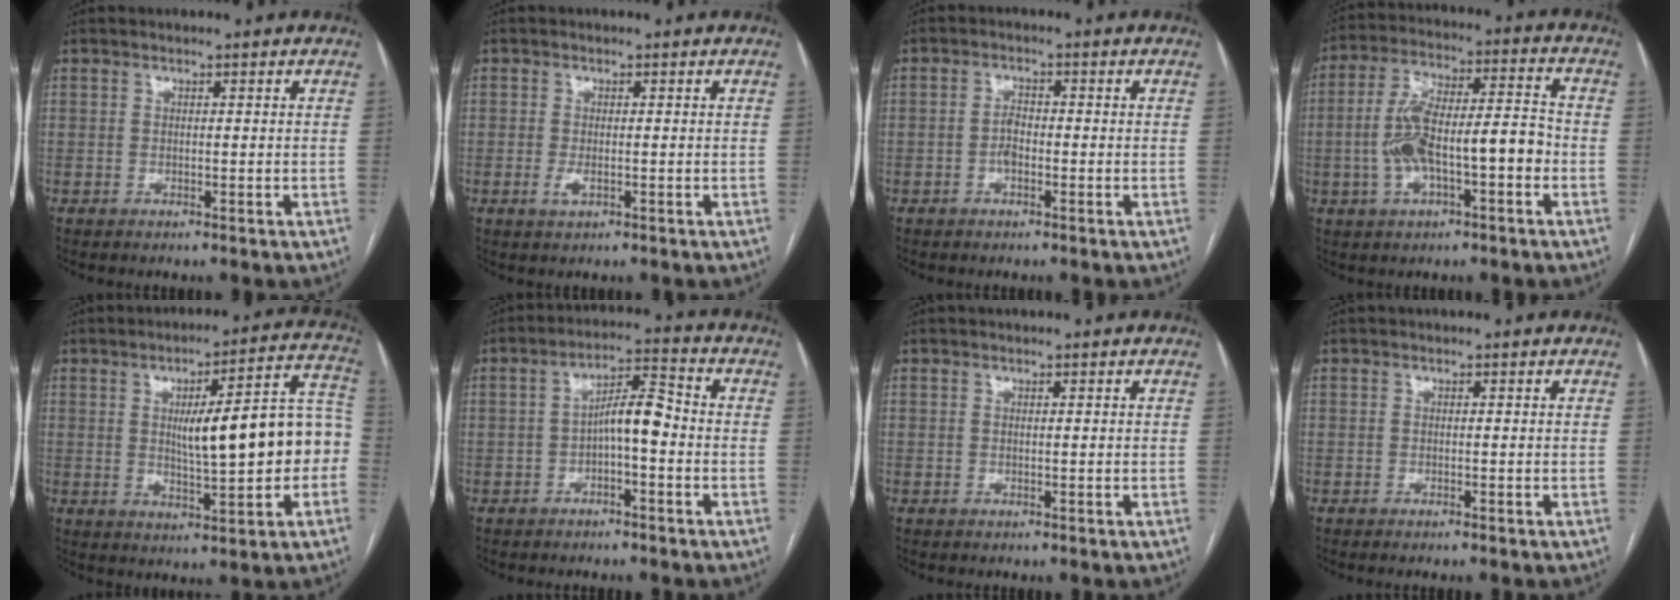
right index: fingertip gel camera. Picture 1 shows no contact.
{"total": 1.7, "force": [-0.6, 0.7, 1.5], "torque": [-0.028, -0.001, -0.008]}
{"total": 2.1, "force": [-0.8, 1.0, 1.7], "torque": [-0.031, 0.004, -0.015]}
{"total": 12.5, "force": [-2.7, 3.5, 11.7], "torque": [-0.219, 0.031, -0.042]}
{"total": 14.8, "force": [-0.5, 3.0, 14.5], "torque": [-0.191, 0.038, 0.001]}
{"total": 6.1, "force": [-1.2, 1.6, 5.8], "torque": [-0.100, 0.025, -0.021]}
{"total": 0.0}
{"total": 0.8, "force": [-0.6, -0.2, 0.4], "torque": [-0.008, 0.001, -0.011]}